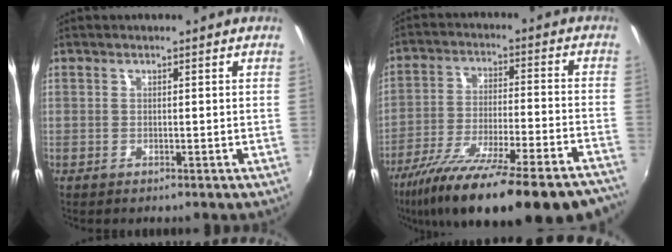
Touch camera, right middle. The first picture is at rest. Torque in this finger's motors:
{"motor_torque": [1.56, -0.58, 0.45, 0.21]}